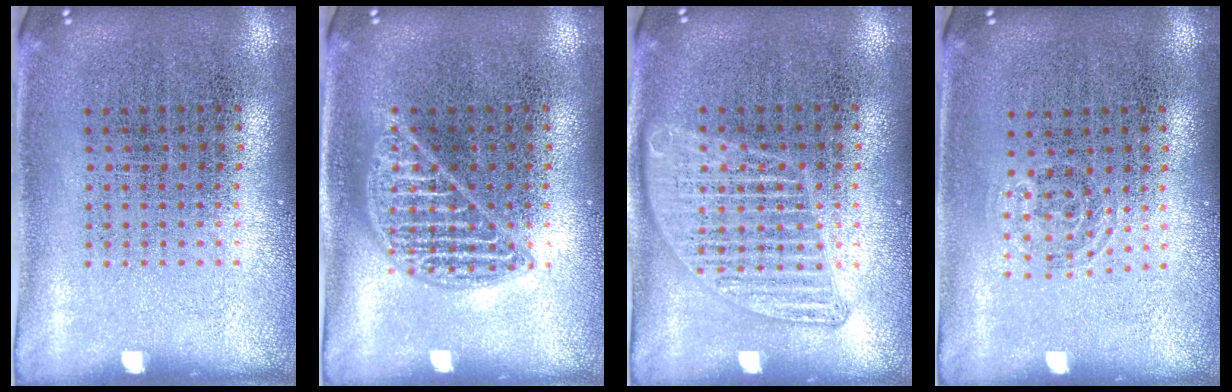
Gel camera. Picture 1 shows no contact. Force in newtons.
{"total": 2.0, "press": 2.0, "slide": 0.2}
{"total": 1.3, "press": 1.3, "slide": 0.1}
{"total": 0.7, "press": 0.5, "slide": 0.5}